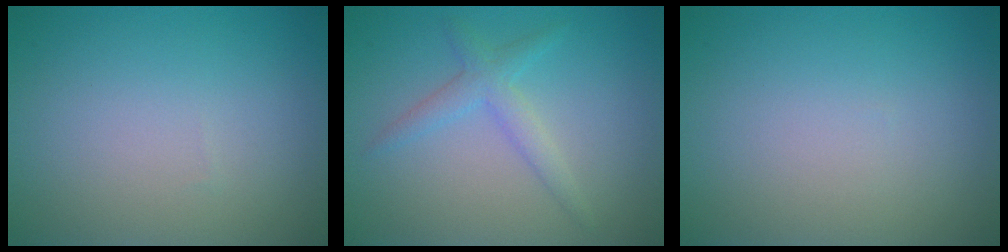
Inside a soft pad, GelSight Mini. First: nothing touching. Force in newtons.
{"total": 2.2, "press": 2.2, "slide": 0.1}
{"total": 0.0}